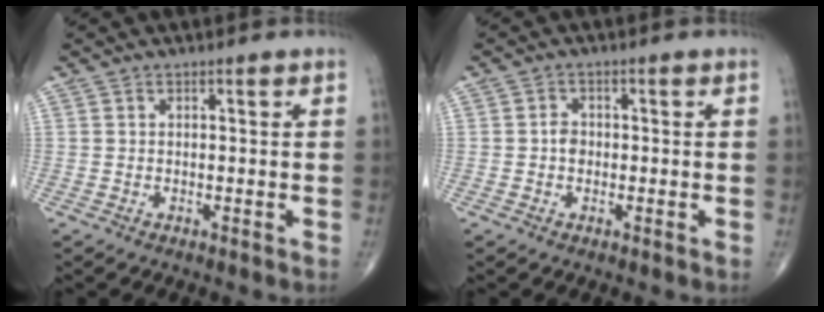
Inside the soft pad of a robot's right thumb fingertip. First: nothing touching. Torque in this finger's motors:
{"motor_torque": [0.28, 0.40, 0.09, -0.05, 0.00]}